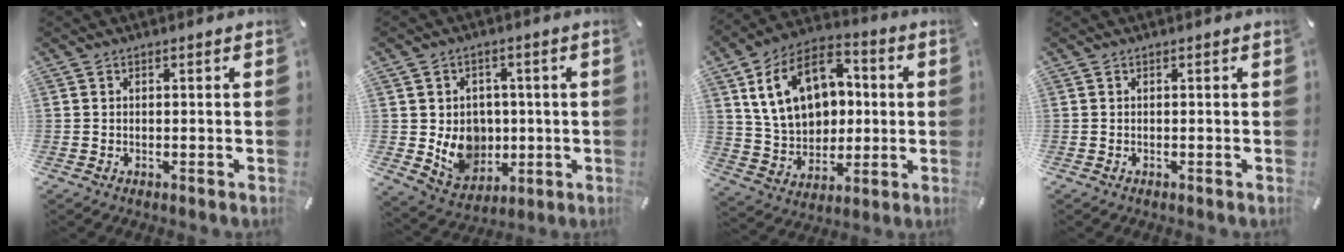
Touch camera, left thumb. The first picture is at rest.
{"total": 8.2, "force": [-0.3, 7.7, 2.7], "torque": [-0.052, -0.001, 0.005]}
{"total": 17.6, "force": [4.4, 13.6, 10.3], "torque": [-0.197, -0.005, 0.086]}
{"total": 0.0}